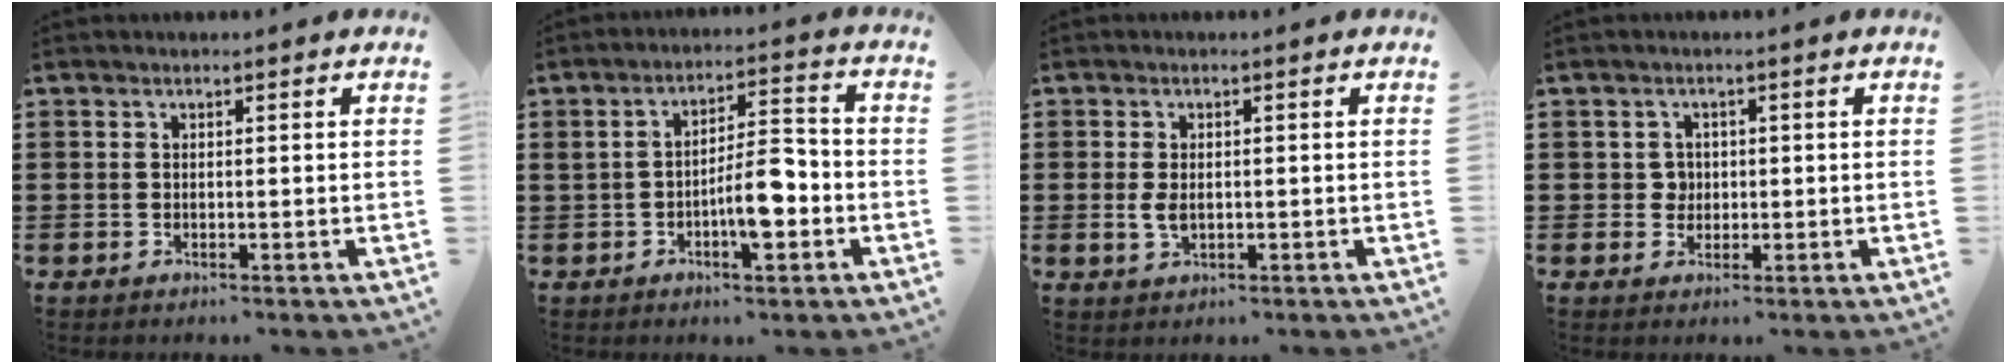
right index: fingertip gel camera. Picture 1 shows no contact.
{"total": 7.6, "force": [-2.4, 2.9, 6.6], "torque": [-0.109, 0.007, -0.046]}
{"total": 2.5, "force": [-0.2, 1.4, 2.1], "torque": [-0.049, -0.001, -0.006]}
{"total": 2.1, "force": [0.1, 1.9, 0.8], "torque": [-0.023, 0.008, 0.000]}